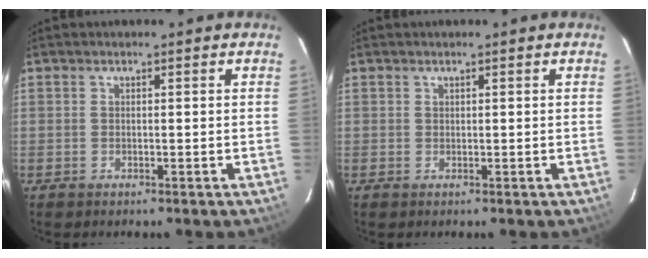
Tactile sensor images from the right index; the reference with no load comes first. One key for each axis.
{"total": 0.0}